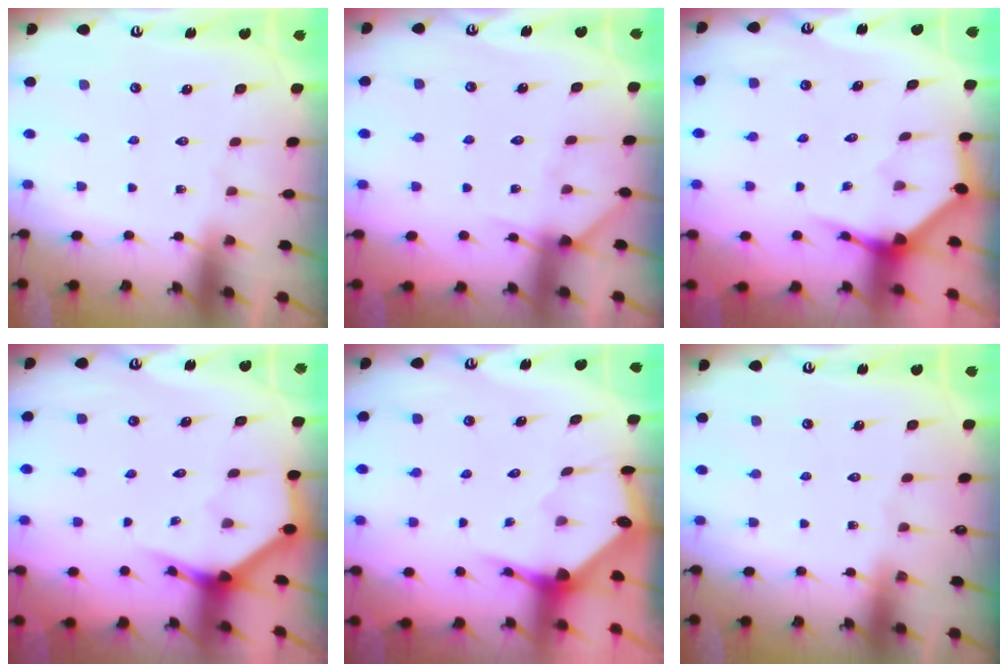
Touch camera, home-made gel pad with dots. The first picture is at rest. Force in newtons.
{"total": 5.9, "press": 5.9, "slide": 0.5}
{"total": 3.9, "press": 3.9, "slide": 0.3}
{"total": 3.9, "press": 3.9, "slide": 0.3}
{"total": 3.6, "press": 3.6, "slide": 0.4}
{"total": 0.0}